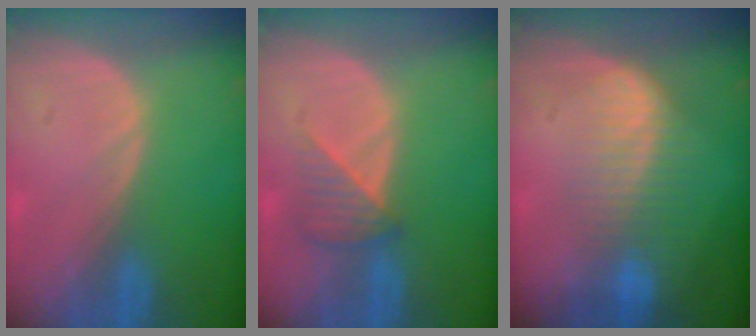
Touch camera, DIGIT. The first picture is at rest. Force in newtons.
{"total": 3.5, "press": 3.5, "slide": 0.4}
{"total": 7.1, "press": 6.5, "slide": 2.9}